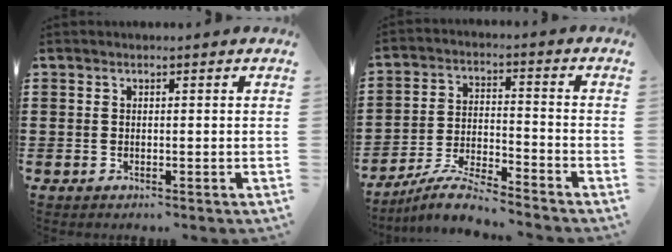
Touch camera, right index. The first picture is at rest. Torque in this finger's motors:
{"motor_torque": [0.26, 1.88, 0.08, 0.01]}